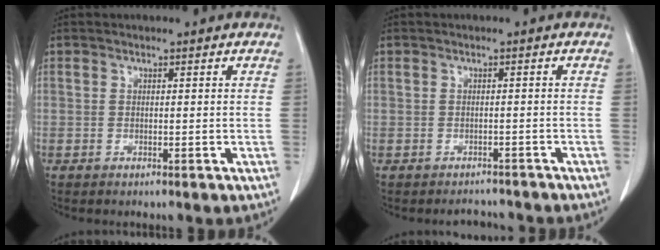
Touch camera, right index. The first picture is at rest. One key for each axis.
{"total": 2.7, "fx": -2.5, "fy": 1.0, "fz": -0.2, "tx": -0.004, "ty": 0.002, "tz": -0.034}